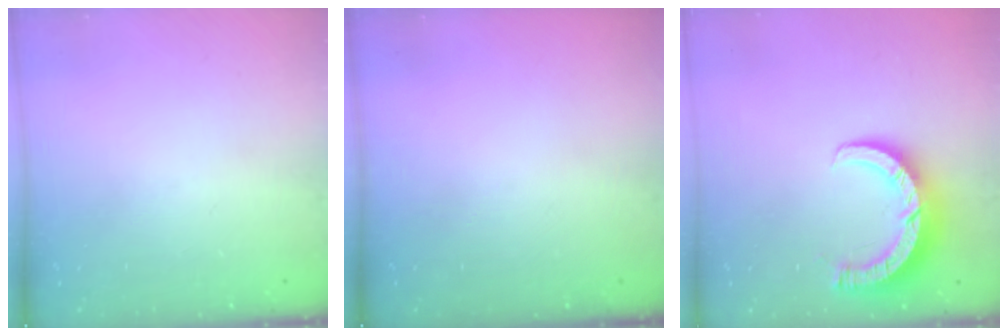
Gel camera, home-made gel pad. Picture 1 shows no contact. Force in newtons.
{"total": 0.0}
{"total": 9.4, "press": 9.4, "slide": 1.0}